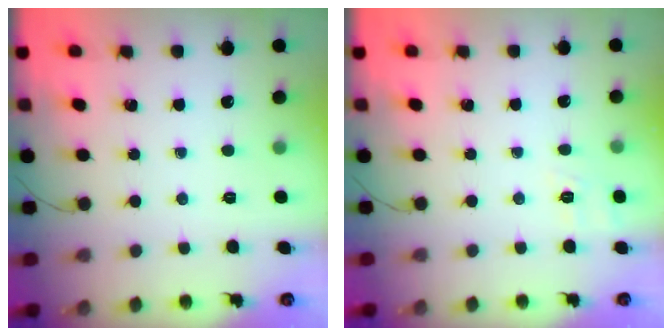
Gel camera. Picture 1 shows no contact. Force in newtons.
{"total": 8.2, "press": 7.8, "slide": 2.3}